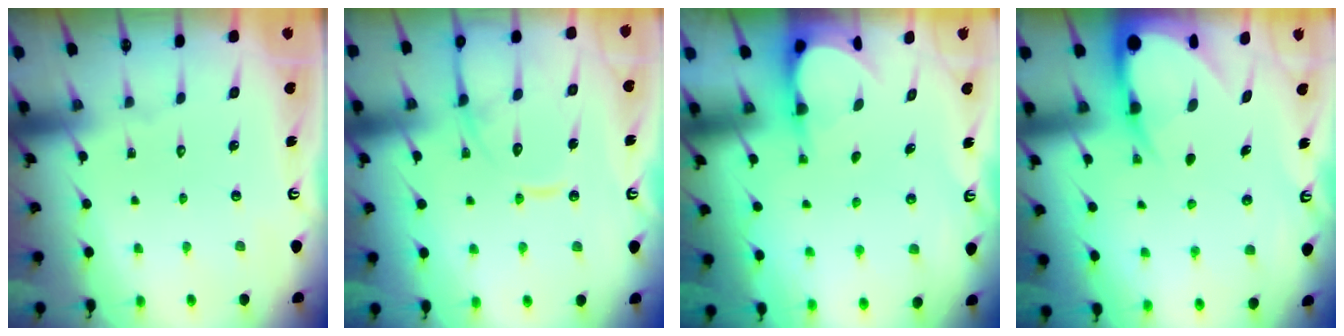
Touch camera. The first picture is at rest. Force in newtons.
{"total": 12.6, "press": 12.6, "slide": 1.2}
{"total": 3.8, "press": 3.8, "slide": 0.3}
{"total": 9.4, "press": 9.4, "slide": 1.2}